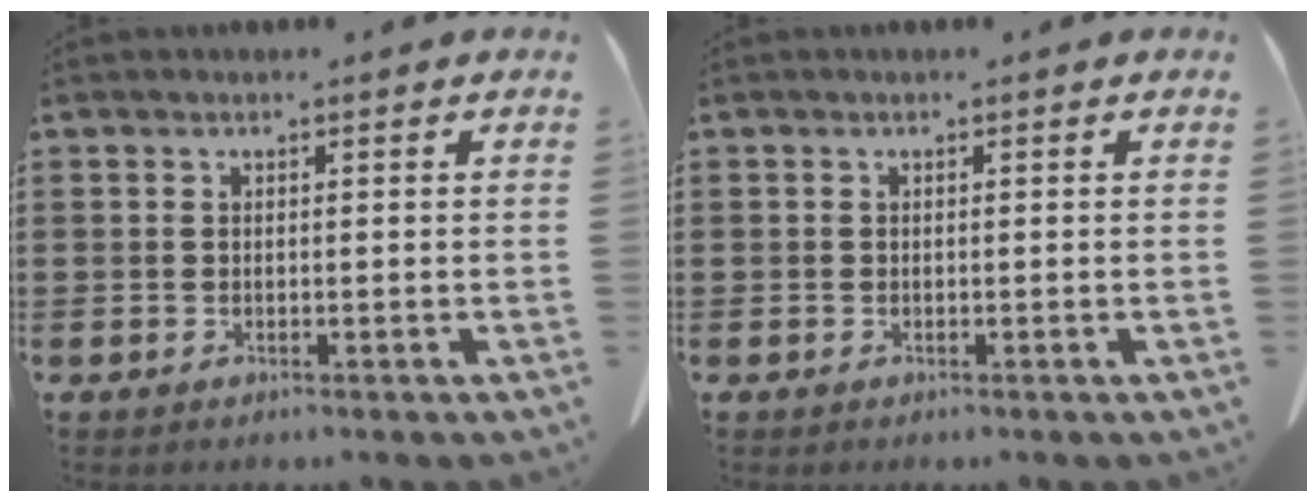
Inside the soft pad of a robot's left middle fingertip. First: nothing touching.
{"total": 0.0}